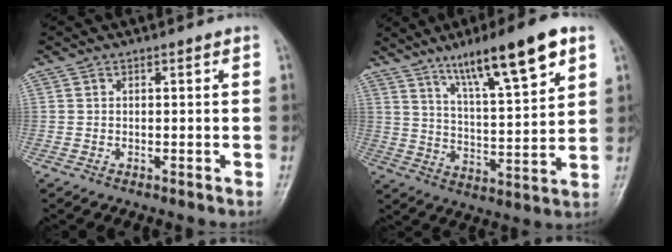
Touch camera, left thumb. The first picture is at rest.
{"total": 16.4, "force": [9.8, 3.1, 12.8], "torque": [-0.195, -0.041, 0.165]}